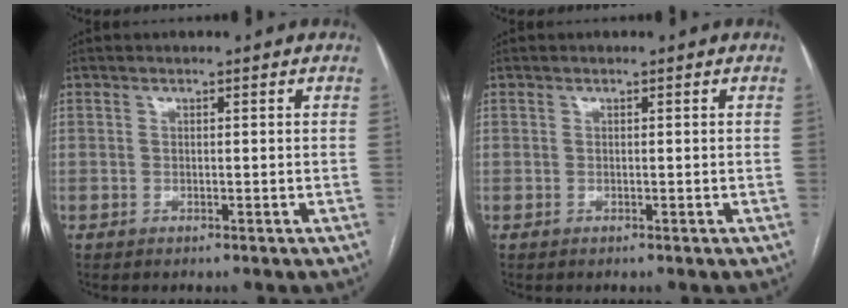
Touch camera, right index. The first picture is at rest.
{"total": 0.0}